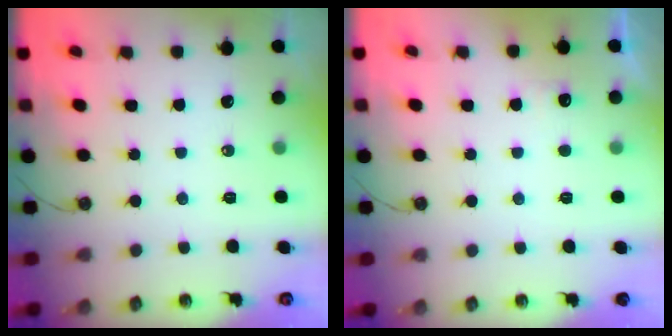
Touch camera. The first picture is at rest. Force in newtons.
{"total": 2.1, "press": 1.9, "slide": 0.9}